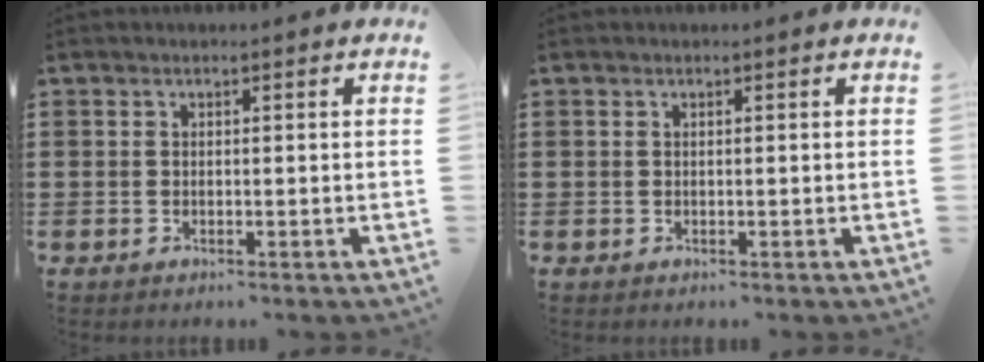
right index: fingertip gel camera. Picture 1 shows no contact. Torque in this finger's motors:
{"motor_torque": [-0.16, 0.75, 0.01, 0.00]}